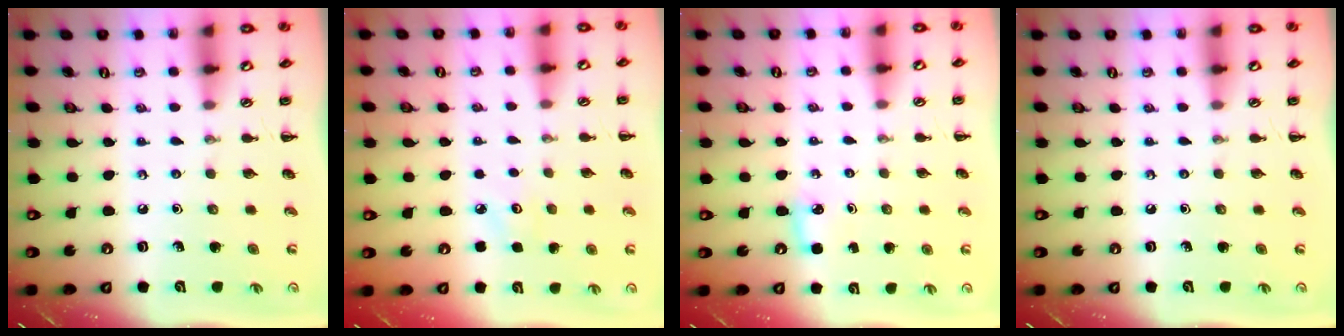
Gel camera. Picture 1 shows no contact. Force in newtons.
{"total": 2.7, "press": 2.6, "slide": 0.7}
{"total": 4.9, "press": 4.5, "slide": 1.7}
{"total": 0.0}